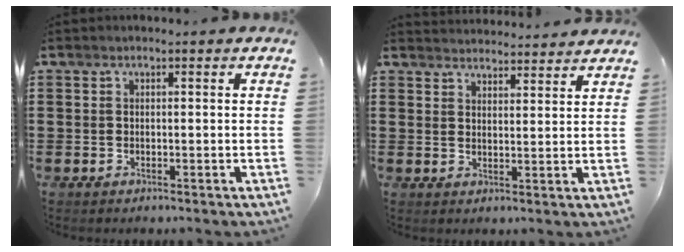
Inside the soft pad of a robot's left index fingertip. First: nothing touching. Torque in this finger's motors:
{"motor_torque": [-0.02, -0.01, 0.05, -0.01]}